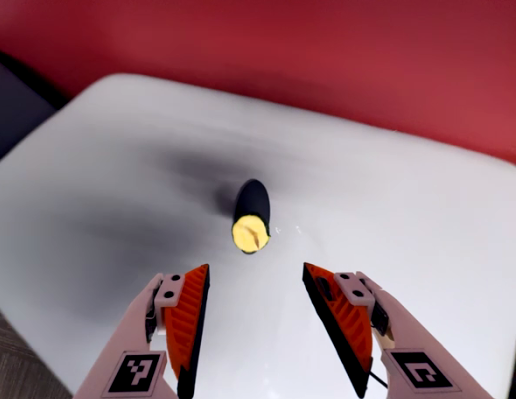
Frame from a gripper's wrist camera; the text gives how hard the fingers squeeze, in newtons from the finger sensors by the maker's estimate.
{"total": 0.0}